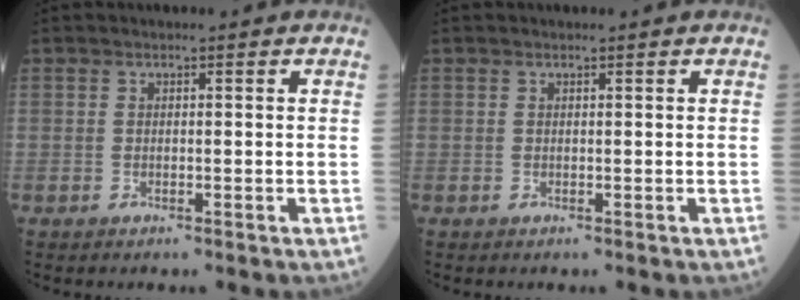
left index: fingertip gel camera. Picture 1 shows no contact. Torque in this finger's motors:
{"motor_torque": [0.01, -0.20, -0.01, -0.01]}